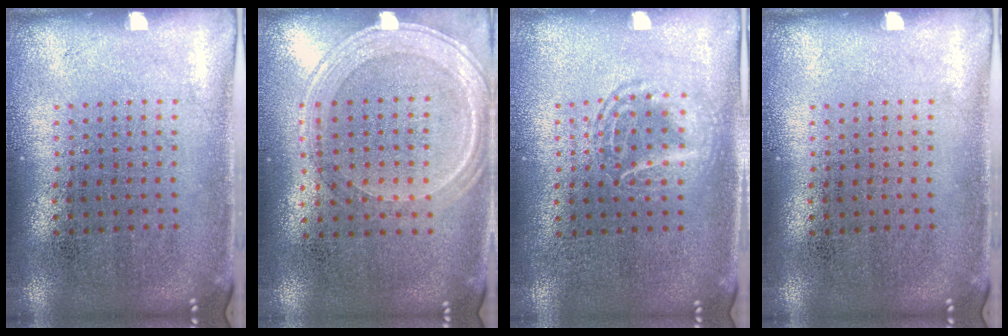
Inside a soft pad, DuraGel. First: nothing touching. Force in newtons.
{"total": 1.2, "press": 1.1, "slide": 0.4}
{"total": 1.1, "press": 1.1, "slide": 0.2}
{"total": 0.0}